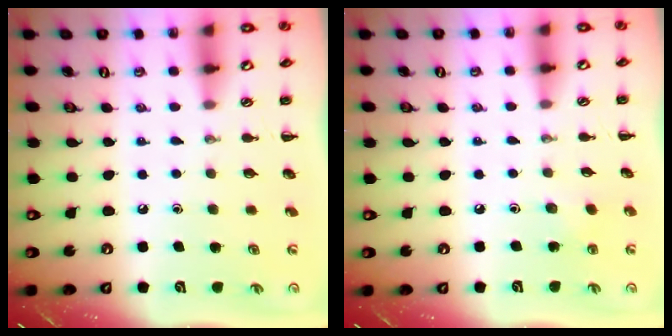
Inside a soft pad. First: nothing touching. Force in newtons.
{"total": 2.3, "press": 2.2, "slide": 0.7}